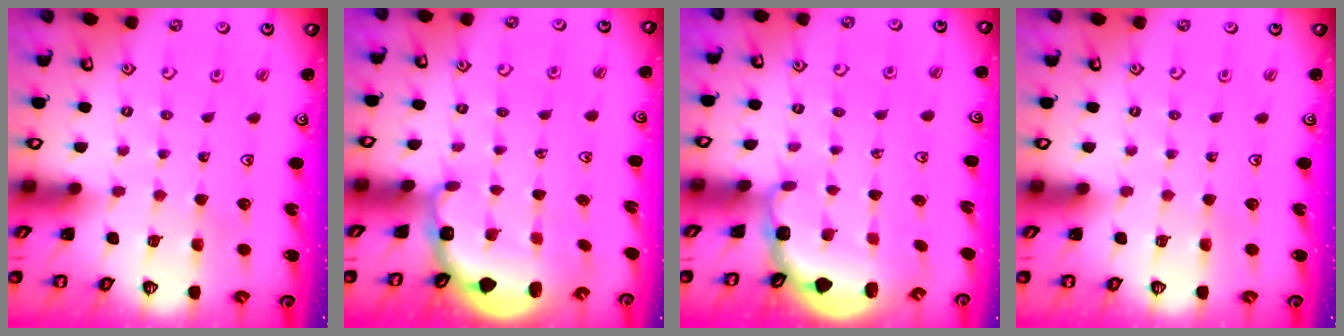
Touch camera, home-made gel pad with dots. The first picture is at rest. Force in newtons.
{"total": 3.0, "press": 2.0, "slide": 2.2}
{"total": 2.5, "press": 1.9, "slide": 1.6}
{"total": 0.0}